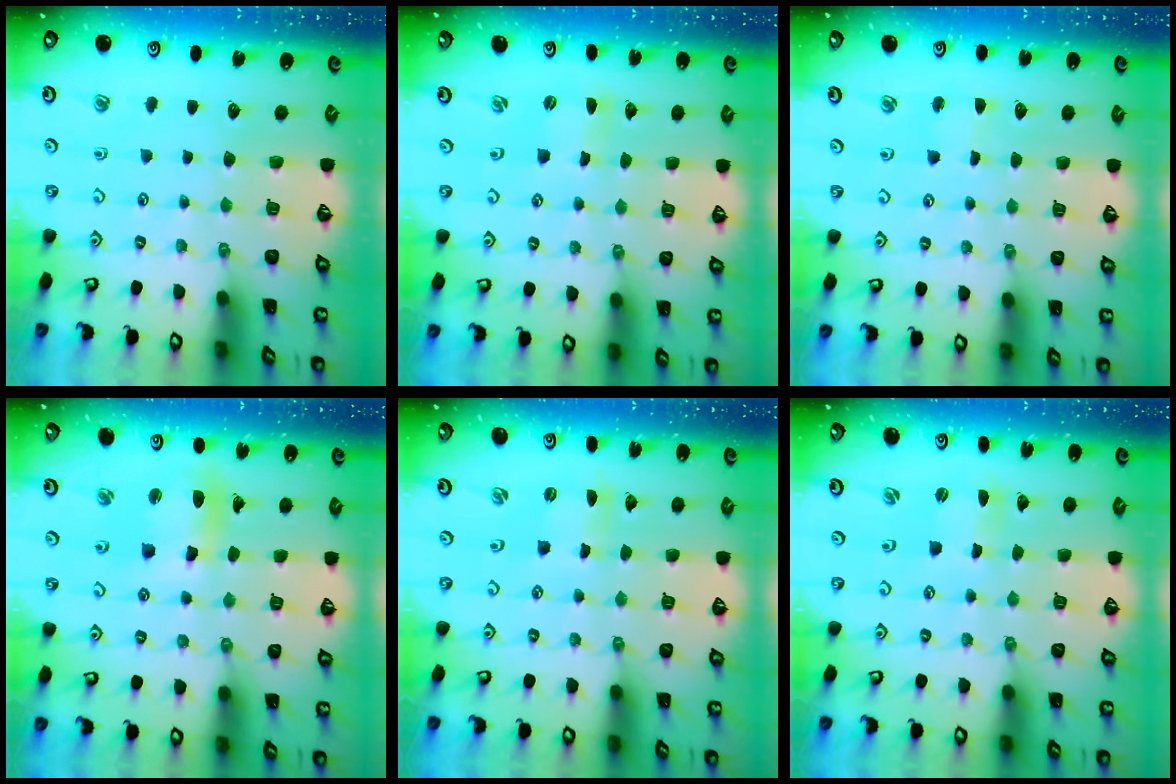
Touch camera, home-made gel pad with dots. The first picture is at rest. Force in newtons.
{"total": 0.7, "press": 0.7, "slide": 0.3}
{"total": 2.6, "press": 2.6, "slide": 0.2}
{"total": 10.9, "press": 10.7, "slide": 1.8}
{"total": 0.8, "press": 0.8, "slide": 0.1}
{"total": 0.9, "press": 0.9, "slide": 0.2}